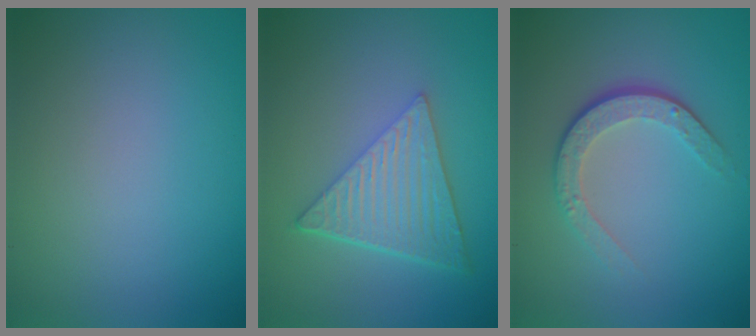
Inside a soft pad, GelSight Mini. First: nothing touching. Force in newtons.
{"total": 6.4, "press": 4.3, "slide": 4.7}
{"total": 3.5, "press": 2.6, "slide": 2.4}